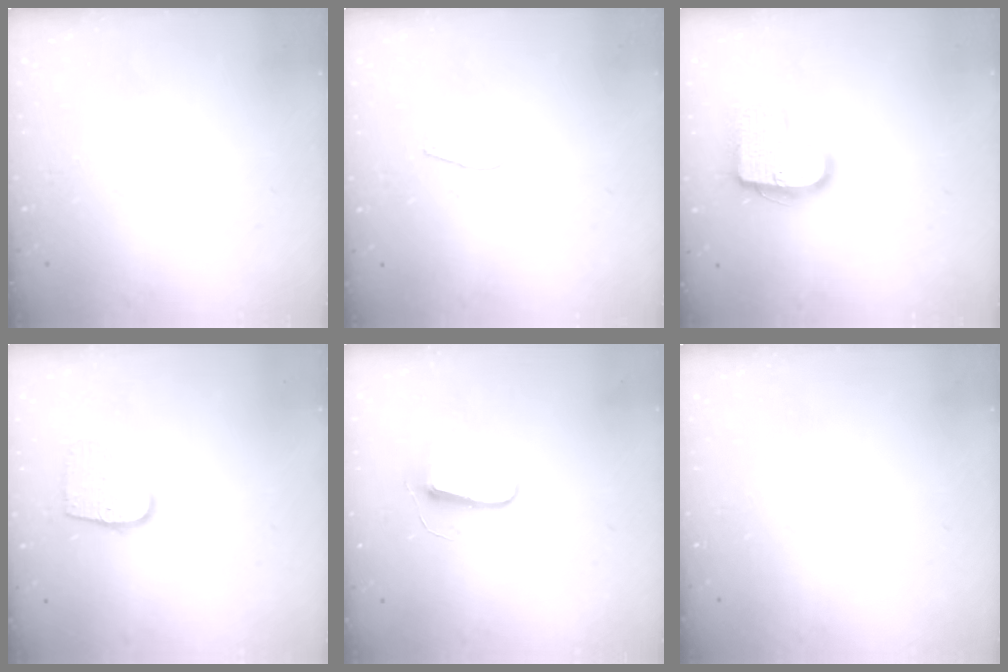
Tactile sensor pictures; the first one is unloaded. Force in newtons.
{"total": 3.7, "press": 3.7, "slide": 0.4}
{"total": 14.4, "press": 14.4, "slide": 0.7}
{"total": 9.8, "press": 9.8, "slide": 0.3}
{"total": 7.3, "press": 7.3, "slide": 0.4}
{"total": 0.0}